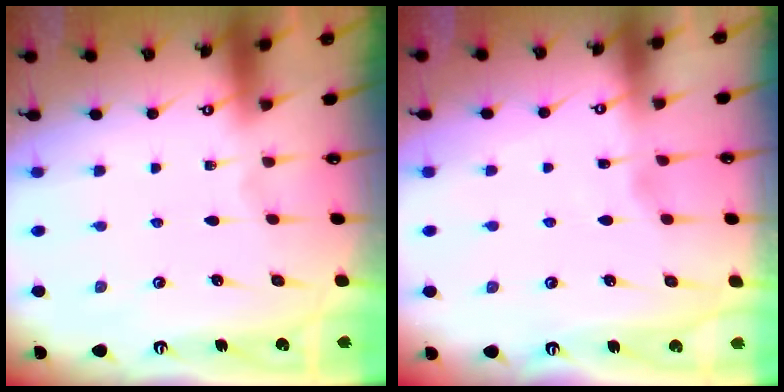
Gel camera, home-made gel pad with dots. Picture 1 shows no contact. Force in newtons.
{"total": 2.9, "press": 2.9, "slide": 0.4}